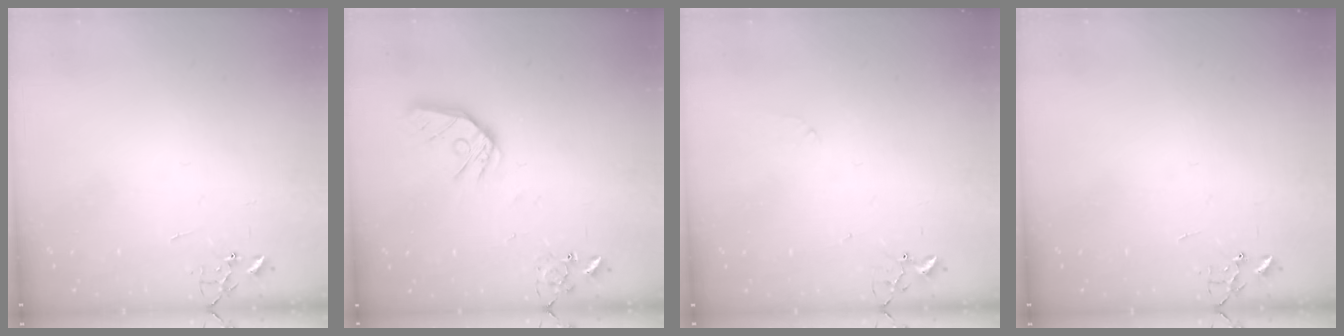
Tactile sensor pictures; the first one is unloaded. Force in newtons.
{"total": 14.1, "press": 14.0, "slide": 1.7}
{"total": 5.5, "press": 5.5, "slide": 0.8}
{"total": 0.0}